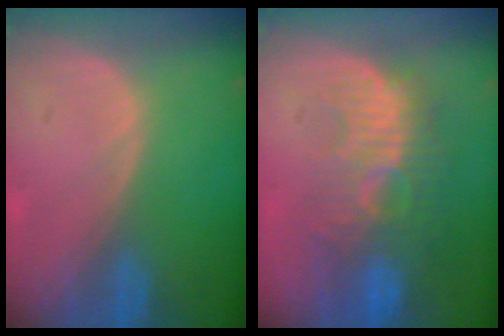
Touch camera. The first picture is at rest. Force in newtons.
{"total": 10.6, "press": 9.5, "slide": 4.7}